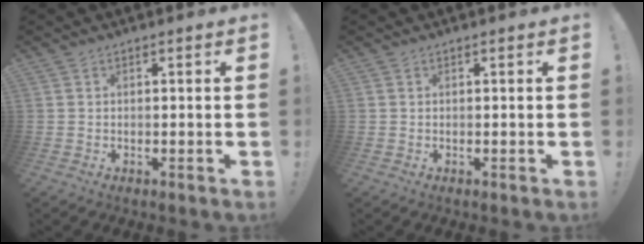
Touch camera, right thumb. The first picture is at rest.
{"total": 0.0}